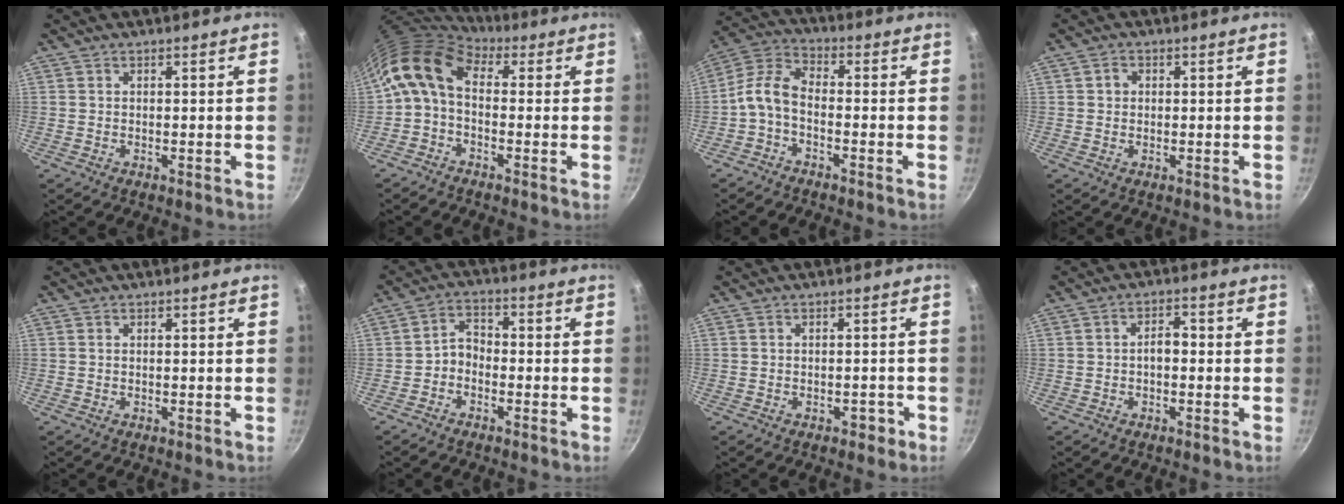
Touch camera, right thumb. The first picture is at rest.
{"total": 10.9, "force": [0.7, 6.8, 8.5], "torque": [-0.158, 0.038, -0.006]}
{"total": 7.4, "force": [-2.2, 4.3, 5.7], "torque": [-0.118, 0.034, -0.057]}
{"total": 1.7, "force": [0.3, 1.5, 0.7], "torque": [-0.006, 0.002, 0.003]}
{"total": 0.0}
{"total": 4.3, "force": [-1.7, 3.2, 2.5], "torque": [-0.028, 0.026, -0.042]}
{"total": 1.9, "force": [-1.1, 1.1, 1.0], "torque": [-0.007, 0.008, -0.014]}
{"total": 3.1, "force": [-0.5, 1.8, 2.4], "torque": [-0.031, 0.016, -0.011]}